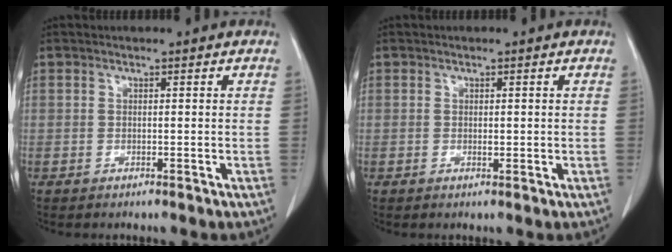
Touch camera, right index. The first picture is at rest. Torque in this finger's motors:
{"motor_torque": [-0.66, 0.79, -0.20, -0.01]}